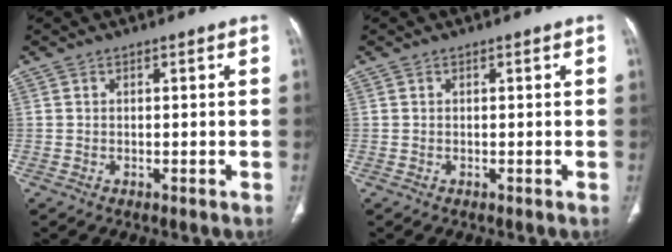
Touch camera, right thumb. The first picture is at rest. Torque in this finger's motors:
{"motor_torque": [0.00, 0.00, -0.12, 0.12, 0.00]}